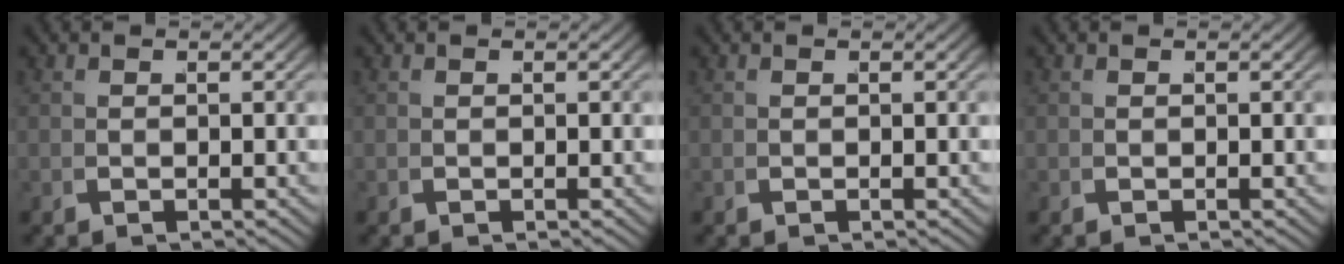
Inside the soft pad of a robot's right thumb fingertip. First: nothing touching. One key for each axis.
{"total": 0.0}
{"total": 0.0}
{"total": 0.0}